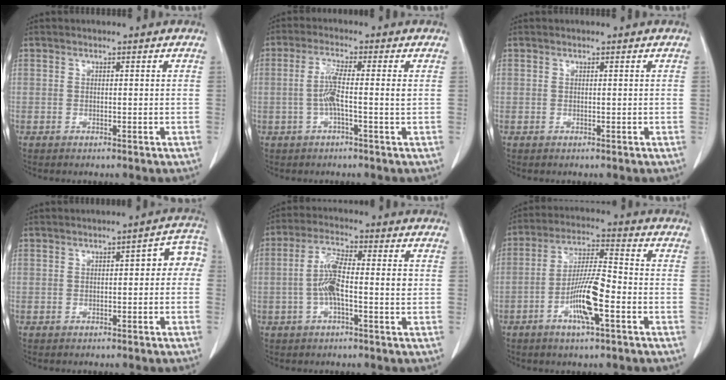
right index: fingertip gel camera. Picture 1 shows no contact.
{"total": 4.5, "force": [-0.5, -0.1, 4.5], "torque": [-0.089, 0.009, -0.011]}
{"total": 0.0}
{"total": 5.0, "force": [0.1, 2.1, 4.5], "torque": [-0.050, 0.032, -0.004]}
{"total": 7.6, "force": [-0.6, 1.7, 7.4], "torque": [-0.147, 0.015, -0.018]}
{"total": 9.9, "force": [-3.7, 1.3, 9.0], "torque": [-0.176, 0.001, -0.071]}